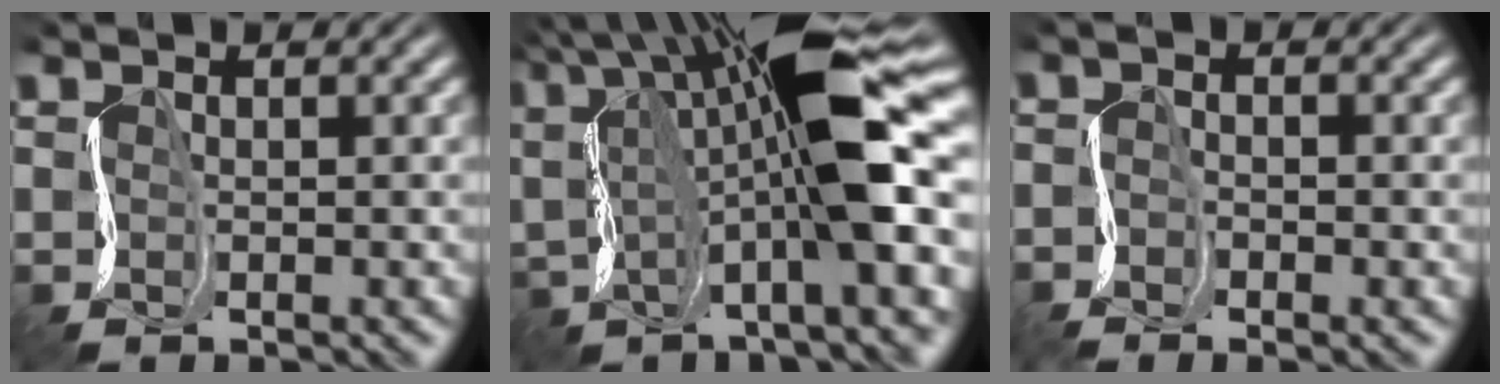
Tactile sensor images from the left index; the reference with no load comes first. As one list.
[{"total": 13.2, "force": [0.1, 3.5, 12.7], "torque": [-0.181, -0.007, 0.002]}, {"total": 2.2, "force": [-2.1, -0.3, -0.6], "torque": [0.020, -0.013, -0.038]}]